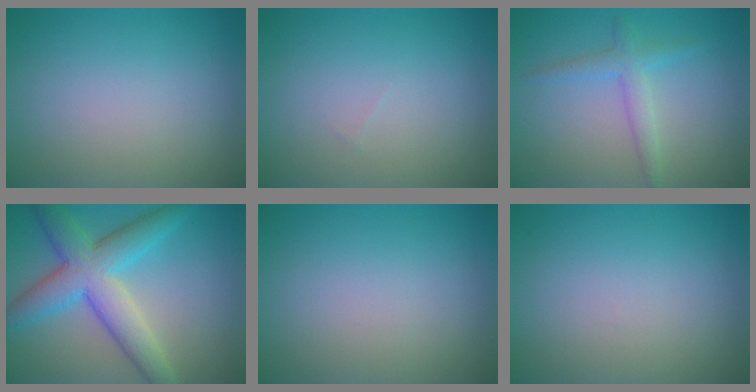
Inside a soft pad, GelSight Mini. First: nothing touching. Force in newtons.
{"total": 0.0}
{"total": 2.2, "press": 2.2, "slide": 0.1}
{"total": 7.5, "press": 7.5, "slide": 0.1}
{"total": 0.0}
{"total": 0.0}